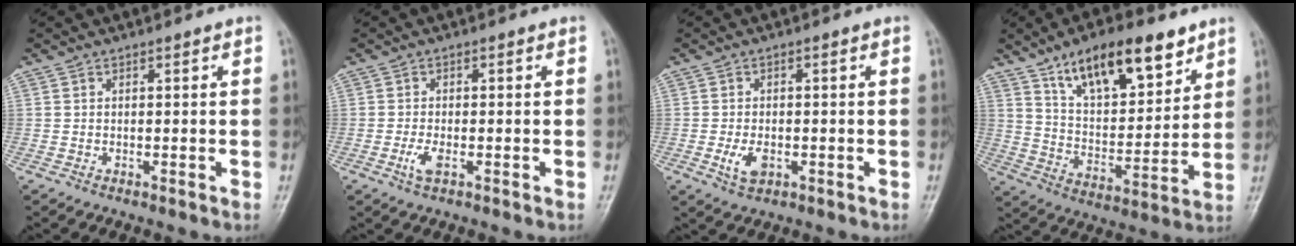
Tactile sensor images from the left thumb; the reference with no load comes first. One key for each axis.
{"total": 2.8, "fx": -1.1, "fy": 1.0, "fz": 2.3, "tx": -0.056, "ty": 0.002, "tz": -0.020}
{"total": 4.1, "fx": -1.2, "fy": 2.3, "fz": 3.1, "tx": -0.059, "ty": 0.002, "tz": -0.017}
{"total": 17.8, "fx": 11.2, "fy": 7.2, "fz": 11.9, "tx": -0.152, "ty": -0.051, "tz": 0.195}